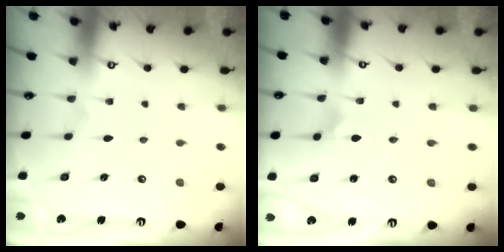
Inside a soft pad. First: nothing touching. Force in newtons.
{"total": 3.0, "press": 3.0, "slide": 0.1}